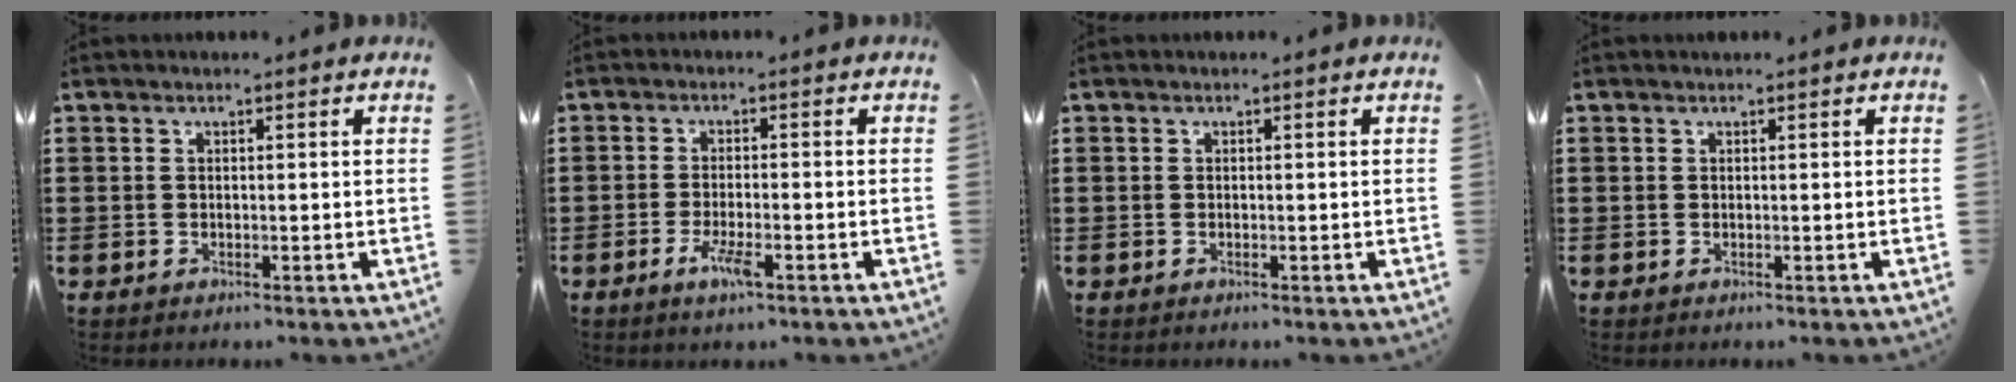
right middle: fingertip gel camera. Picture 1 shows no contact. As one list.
[{"total": 3.8, "force": [-1.9, 0.7, 3.2], "torque": [-0.071, -0.008, -0.039]}, {"total": 0.0}, {"total": 0.0}]